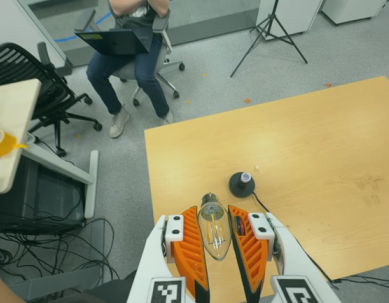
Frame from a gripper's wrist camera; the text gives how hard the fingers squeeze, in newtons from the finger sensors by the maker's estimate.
{"total": 13.9, "left": 15.6, "right": 12.2}